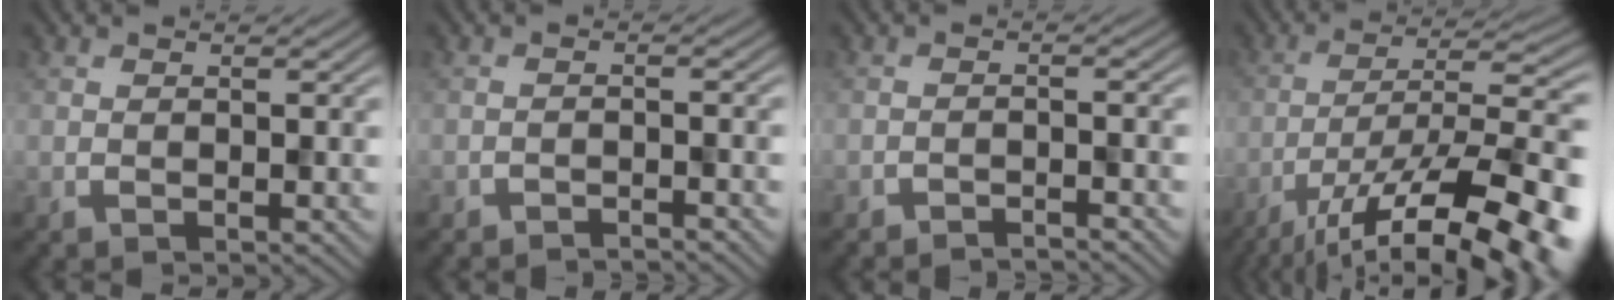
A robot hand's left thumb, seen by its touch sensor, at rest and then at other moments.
{"total": 2.1, "force": [-1.9, -0.4, -0.8], "torque": [0.019, 0.007, -0.038]}
{"total": 2.4, "force": [-2.2, -0.4, -0.8], "torque": [0.018, 0.008, -0.045]}
{"total": 15.8, "force": [-9.9, 4.8, 11.2], "torque": [-0.181, -0.013, -0.156]}